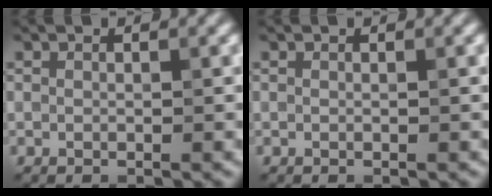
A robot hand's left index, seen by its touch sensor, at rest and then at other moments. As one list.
[{"total": 0.0}]